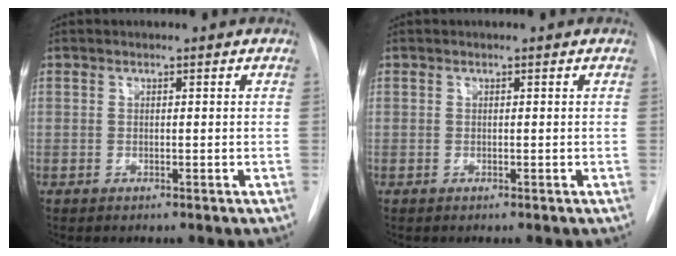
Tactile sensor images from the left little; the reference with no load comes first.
{"total": 0.0}